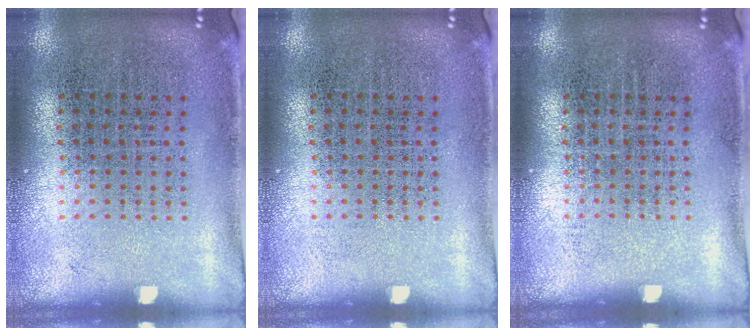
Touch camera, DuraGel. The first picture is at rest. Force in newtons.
{"total": 0.0}
{"total": 0.0}